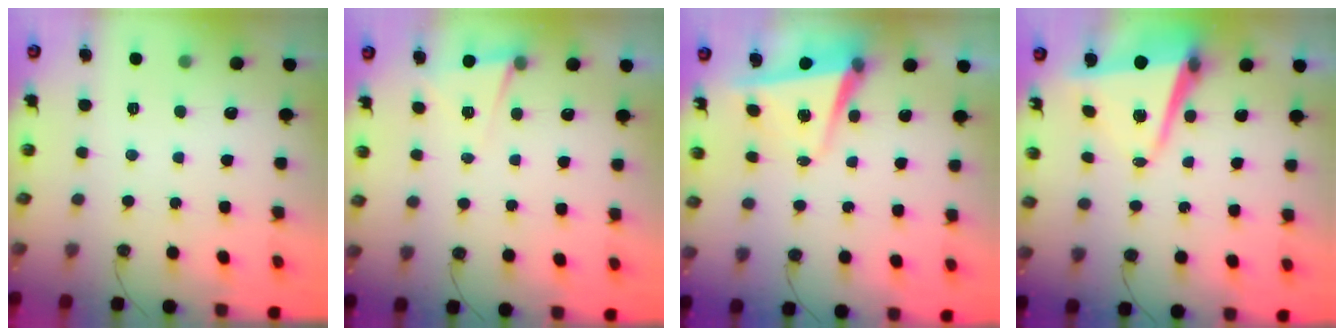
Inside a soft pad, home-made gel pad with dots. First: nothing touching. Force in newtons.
{"total": 4.6, "press": 2.9, "slide": 3.5}
{"total": 4.9, "press": 4.8, "slide": 1.2}
{"total": 8.3, "press": 8.2, "slide": 1.3}